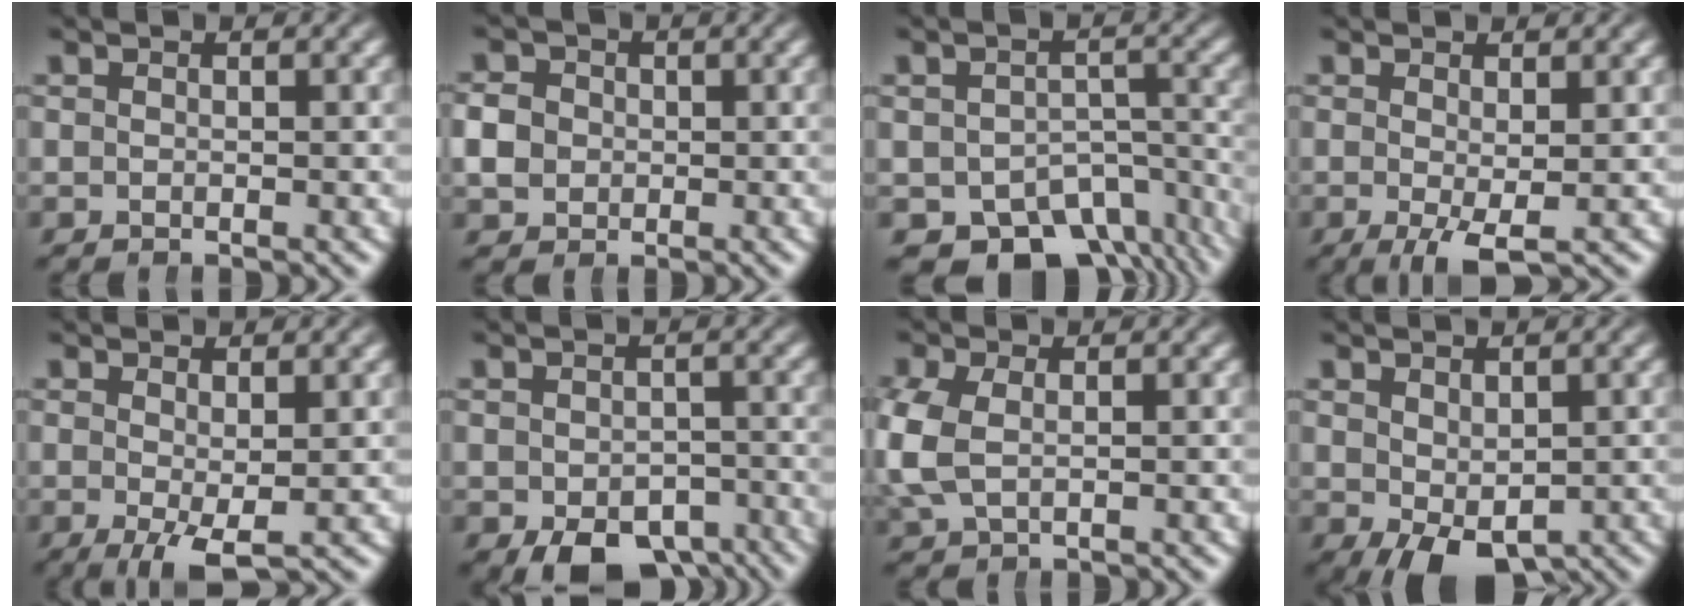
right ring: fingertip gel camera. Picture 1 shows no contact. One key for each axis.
{"total": 3.2, "fx": -0.1, "fy": 2.9, "fz": 1.4, "tx": -0.028, "ty": -0.007, "tz": 0.004}
{"total": 11.0, "fx": -7.4, "fy": 6.6, "fz": 4.8, "tx": -0.064, "ty": -0.038, "tz": -0.100}
{"total": 2.9, "fx": -1.3, "fy": 0.4, "fz": 2.6, "tx": -0.042, "ty": -0.022, "tz": -0.009}
{"total": 3.2, "fx": -1.3, "fy": 0.5, "fz": 2.9, "tx": -0.045, "ty": -0.024, "tz": -0.007}
{"total": 6.5, "fx": -4.8, "fy": 3.3, "fz": 3.0, "tx": -0.034, "ty": -0.034, "tz": -0.061}
{"total": 3.6, "fx": 0.0, "fy": 2.6, "fz": 2.5, "tx": -0.079, "ty": -0.013, "tz": 0.011}
{"total": 3.9, "fx": -1.6, "fy": 1.8, "fz": 3.0, "tx": -0.038, "ty": -0.031, "tz": -0.001}